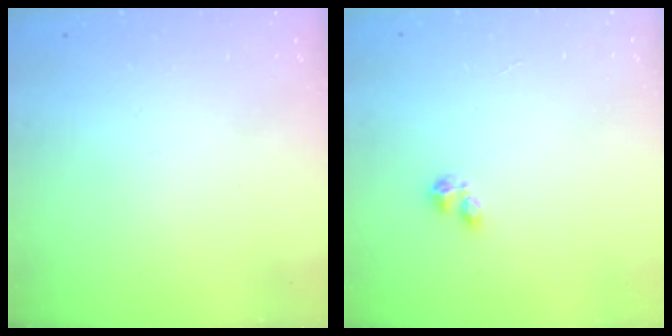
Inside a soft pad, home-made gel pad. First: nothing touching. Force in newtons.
{"total": 2.8, "press": 2.8, "slide": 0.5}